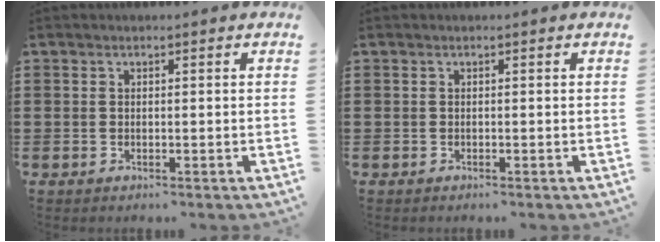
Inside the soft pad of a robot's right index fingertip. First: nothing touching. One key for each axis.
{"total": 0.0}